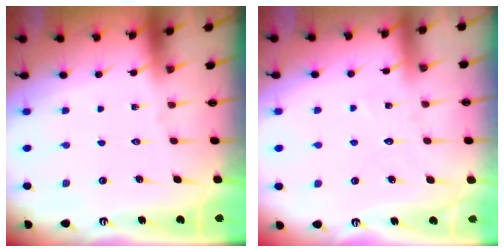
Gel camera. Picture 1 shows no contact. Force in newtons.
{"total": 5.3, "press": 5.3, "slide": 0.5}